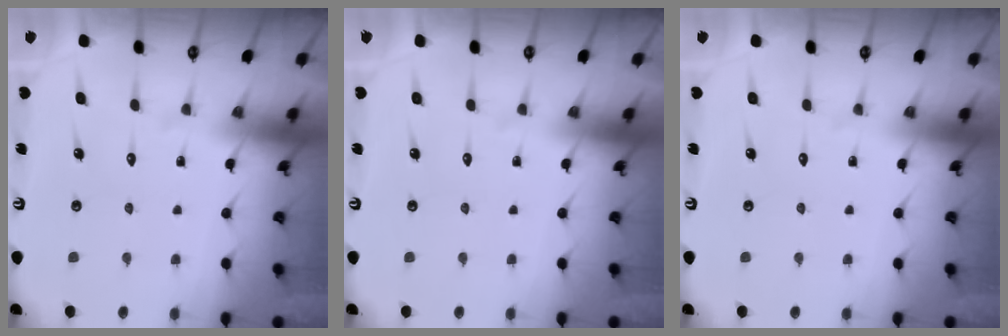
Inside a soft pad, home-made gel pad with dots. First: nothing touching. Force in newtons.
{"total": 0.0}
{"total": 0.0}